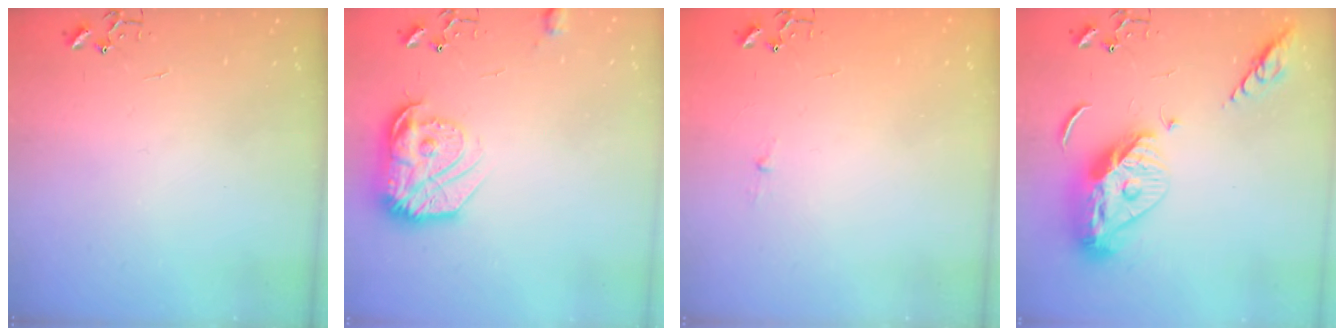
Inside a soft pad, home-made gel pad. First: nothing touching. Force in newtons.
{"total": 17.9, "press": 17.9, "slide": 1.2}
{"total": 2.6, "press": 2.5, "slide": 0.4}
{"total": 15.9, "press": 15.8, "slide": 1.5}